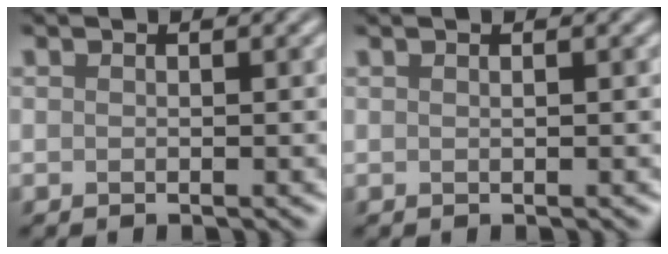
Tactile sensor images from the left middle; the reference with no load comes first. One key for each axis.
{"total": 0.0}